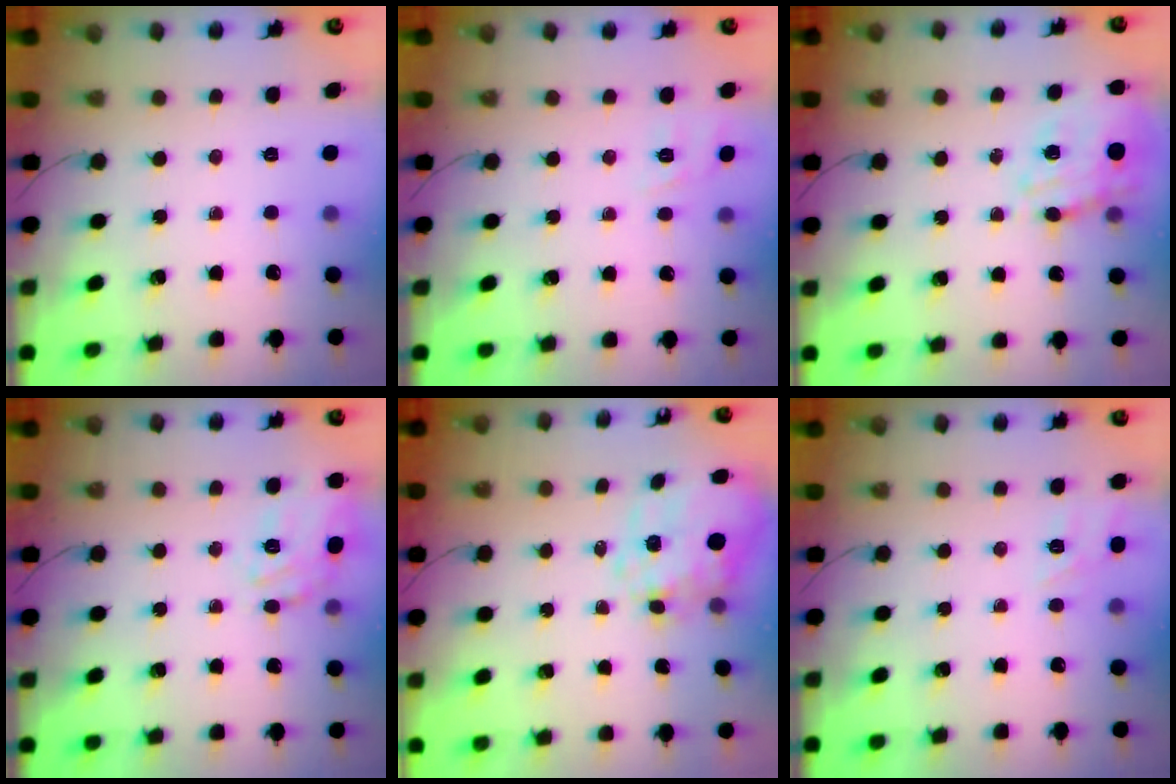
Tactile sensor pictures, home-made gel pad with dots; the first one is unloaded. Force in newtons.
{"total": 2.1, "press": 0.8, "slide": 1.9}
{"total": 15.6, "press": 15.2, "slide": 3.4}
{"total": 17.1, "press": 17.1, "slide": 1.1}
{"total": 12.9, "press": 12.7, "slide": 2.4}
{"total": 10.0, "press": 9.9, "slide": 1.3}